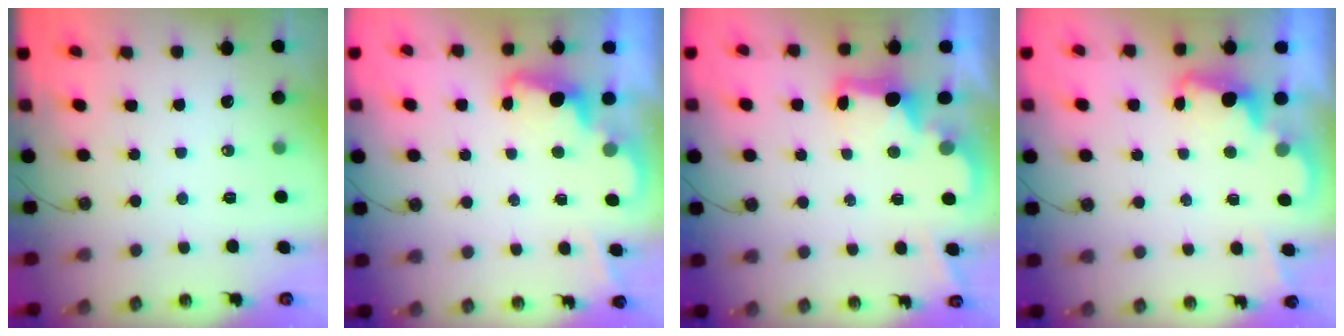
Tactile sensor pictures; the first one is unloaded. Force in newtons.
{"total": 2.3, "press": 2.2, "slide": 0.6}
{"total": 2.6, "press": 2.6, "slide": 0.5}
{"total": 2.3, "press": 2.3, "slide": 0.5}